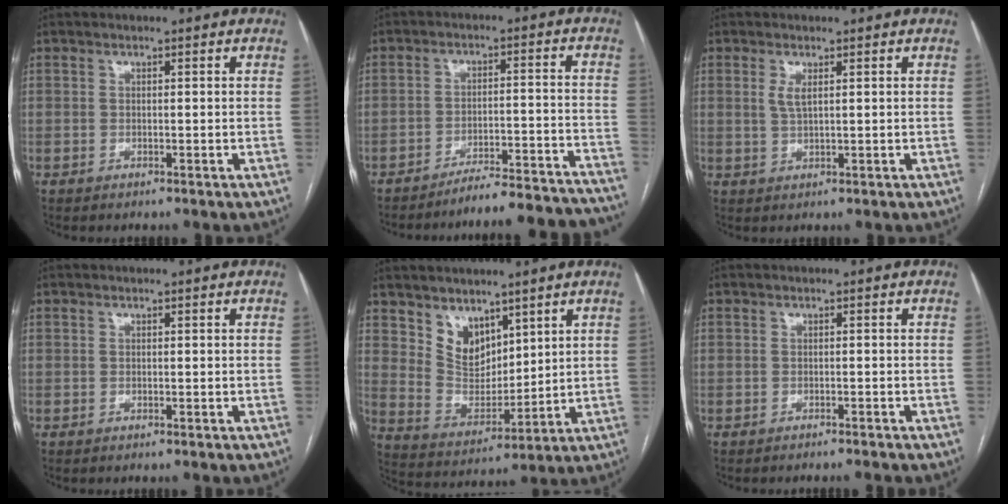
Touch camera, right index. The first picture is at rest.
{"total": 19.2, "force": [-18.6, 0.3, 4.7], "torque": [-0.019, 0.012, -0.238]}
{"total": 2.3, "force": [0.9, 0.6, 2.0], "torque": [-0.048, -0.003, 0.020]}
{"total": 0.0}
{"total": 7.9, "force": [5.3, 4.8, 3.4], "torque": [-0.064, 0.000, 0.115]}
{"total": 1.9, "force": [-1.8, -0.6, 0.4], "torque": [-0.001, -0.002, -0.023]}